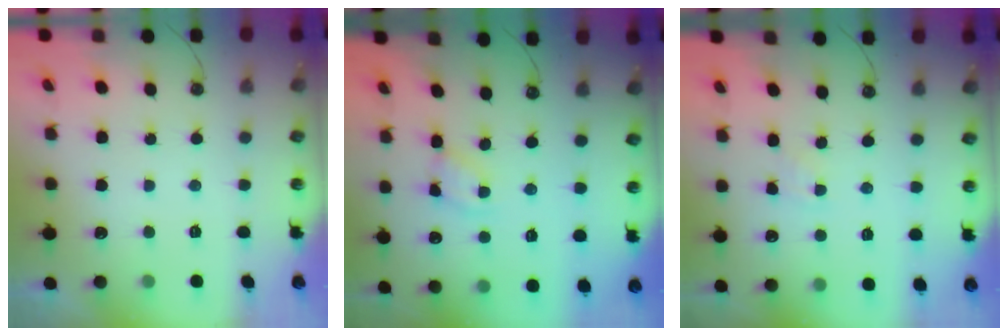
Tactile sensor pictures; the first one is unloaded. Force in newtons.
{"total": 2.8, "press": 2.8, "slide": 0.3}
{"total": 2.7, "press": 2.7, "slide": 0.3}